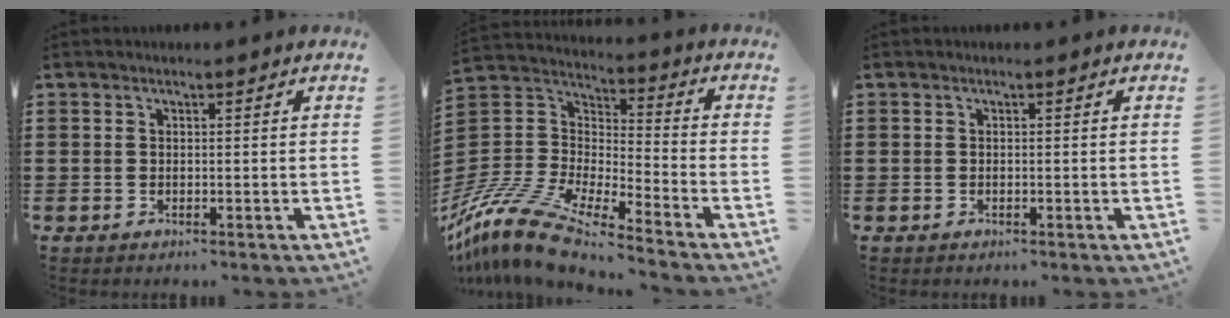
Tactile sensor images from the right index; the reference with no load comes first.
{"total": 12.5, "force": [-11.2, 1.7, 5.2], "torque": [-0.140, 0.010, -0.234]}
{"total": 0.0}